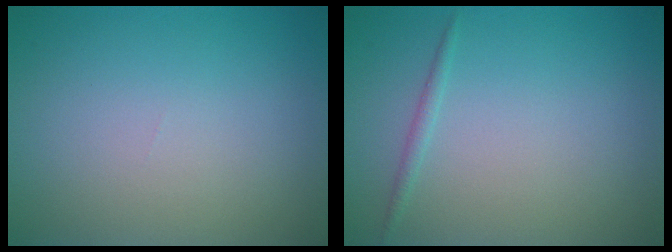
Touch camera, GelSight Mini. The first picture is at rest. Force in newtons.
{"total": 0.8, "press": 0.8, "slide": 0.1}